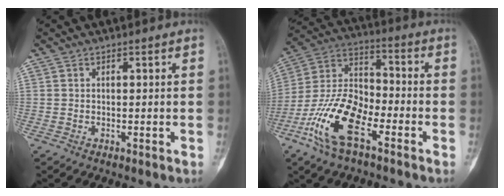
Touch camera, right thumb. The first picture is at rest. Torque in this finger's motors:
{"motor_torque": [0.32, 0.49, 1.82, -0.95, 0.48]}